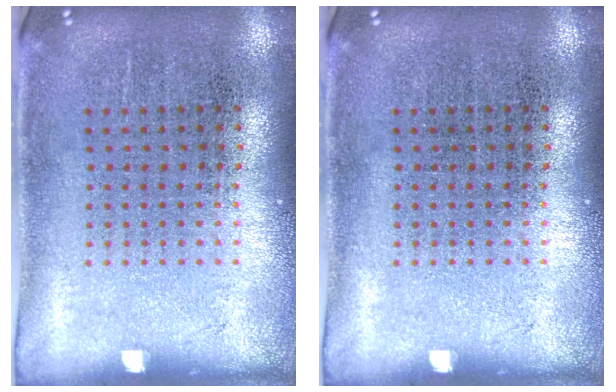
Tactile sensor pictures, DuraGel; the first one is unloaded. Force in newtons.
{"total": 0.0}